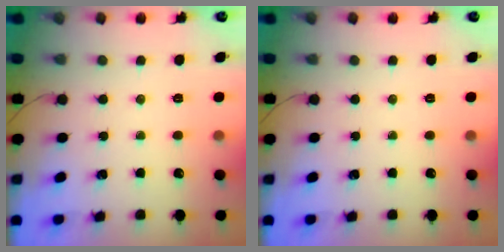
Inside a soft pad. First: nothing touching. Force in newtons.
{"total": 0.0}